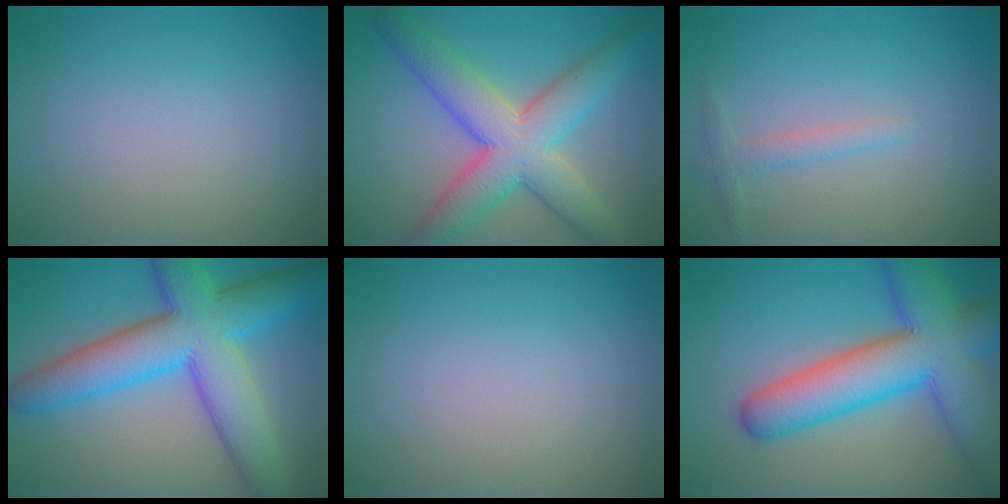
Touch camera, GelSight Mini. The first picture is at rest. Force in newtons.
{"total": 8.1, "press": 8.1, "slide": 0.3}
{"total": 1.5, "press": 1.5, "slide": 0.0}
{"total": 10.9, "press": 10.9, "slide": 0.2}
{"total": 0.0}
{"total": 10.8, "press": 10.8, "slide": 0.5}